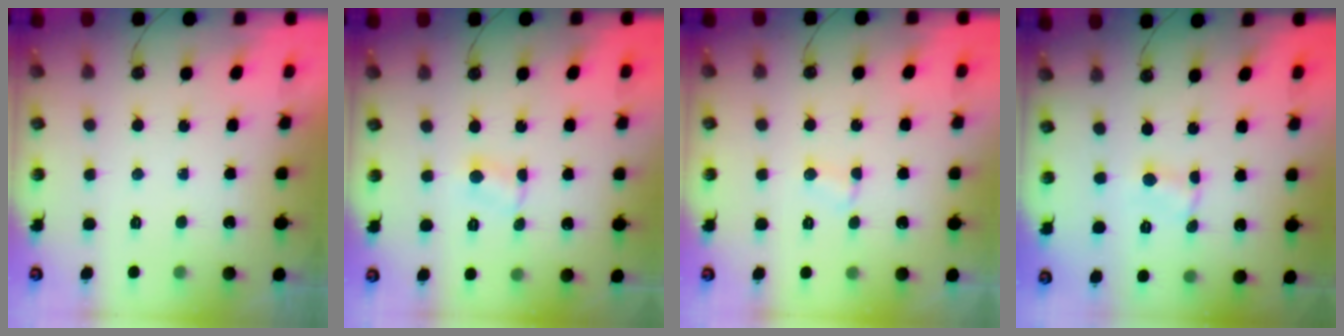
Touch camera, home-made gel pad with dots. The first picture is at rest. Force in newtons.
{"total": 2.7, "press": 2.6, "slide": 0.5}
{"total": 3.3, "press": 3.3, "slide": 0.3}
{"total": 0.5, "press": 0.5, "slide": 0.1}